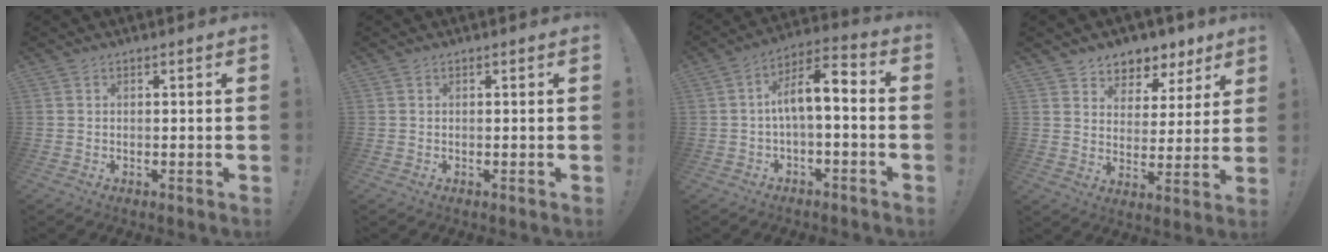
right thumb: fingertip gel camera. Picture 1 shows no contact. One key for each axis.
{"total": 0.0}
{"total": 9.3, "fx": 0.1, "fy": 3.1, "fz": 8.8, "tx": -0.143, "ty": 0.008, "tz": 0.001}
{"total": 6.6, "fx": 4.5, "fy": 4.8, "fz": 0.7, "tx": -0.010, "ty": -0.039, "tz": 0.088}